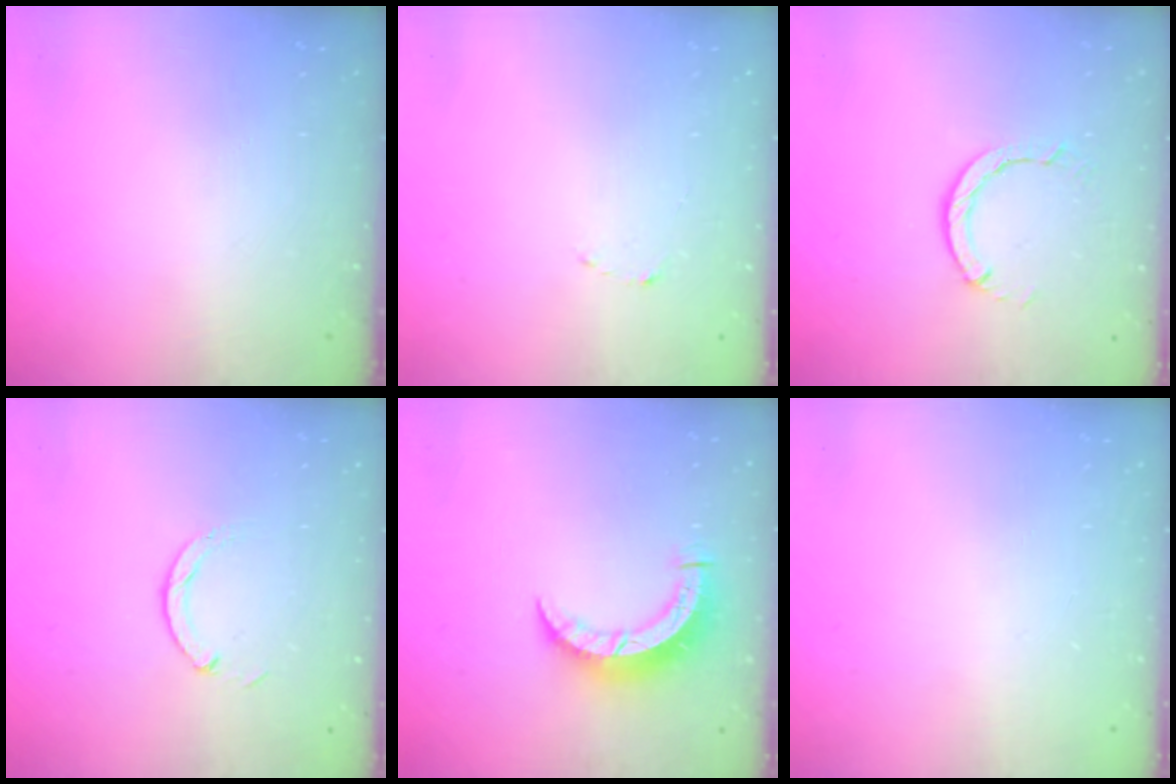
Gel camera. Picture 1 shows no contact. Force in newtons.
{"total": 1.5, "press": 1.5, "slide": 0.2}
{"total": 3.8, "press": 3.8, "slide": 0.5}
{"total": 3.0, "press": 2.9, "slide": 0.4}
{"total": 6.3, "press": 6.3, "slide": 0.6}
{"total": 2.6, "press": 2.6, "slide": 0.2}